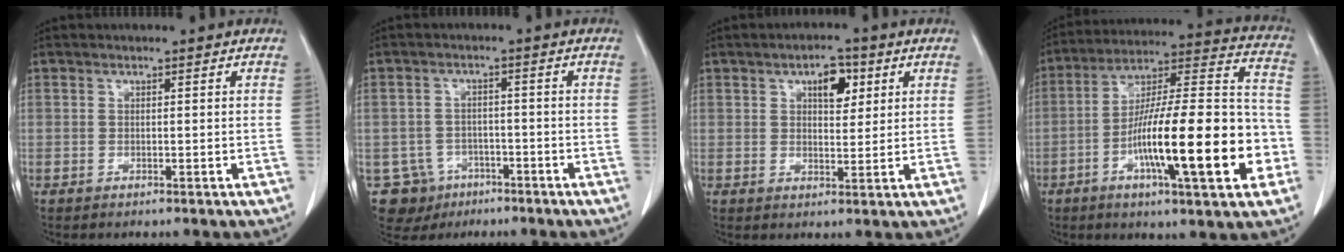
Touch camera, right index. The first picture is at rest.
{"total": 6.8, "force": [-3.5, 5.8, 0.4], "torque": [-0.008, 0.009, -0.048]}
{"total": 5.1, "force": [2.3, 2.4, 3.9], "torque": [-0.060, 0.007, 0.036]}
{"total": 23.1, "force": [-6.9, 3.6, 21.8], "torque": [-0.326, 0.009, -0.106]}